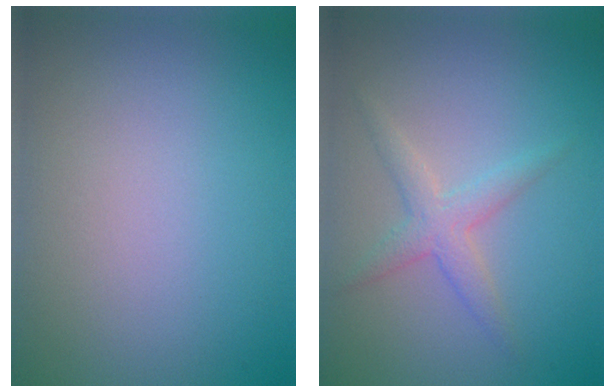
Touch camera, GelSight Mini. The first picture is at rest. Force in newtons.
{"total": 2.3, "press": 2.3, "slide": 0.1}